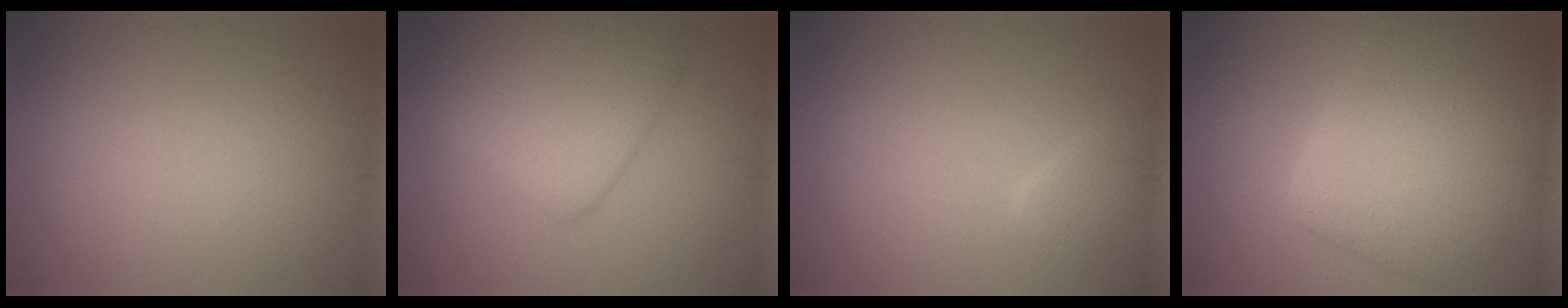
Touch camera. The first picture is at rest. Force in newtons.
{"total": 7.0, "press": 7.0, "slide": 0.2}
{"total": 2.4, "press": 2.4, "slide": 0.2}
{"total": 13.0, "press": 13.0, "slide": 0.5}